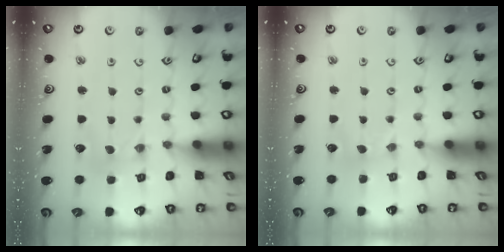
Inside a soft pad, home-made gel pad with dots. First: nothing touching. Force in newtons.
{"total": 1.1, "press": 1.1, "slide": 0.3}